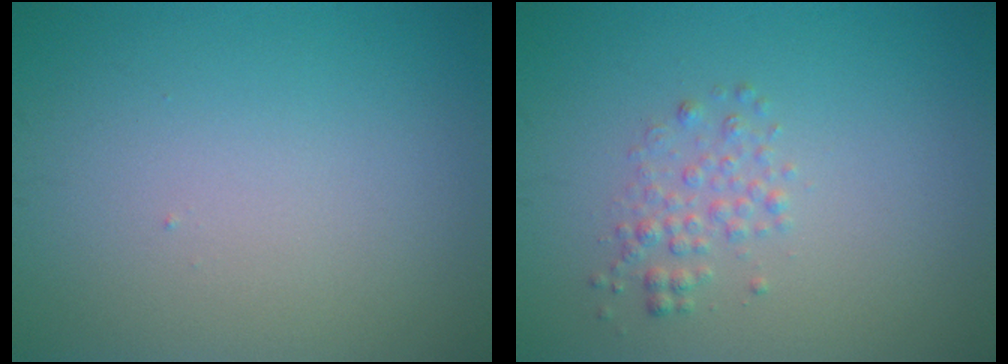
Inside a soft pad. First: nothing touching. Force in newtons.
{"total": 1.7, "press": 1.7, "slide": 0.0}